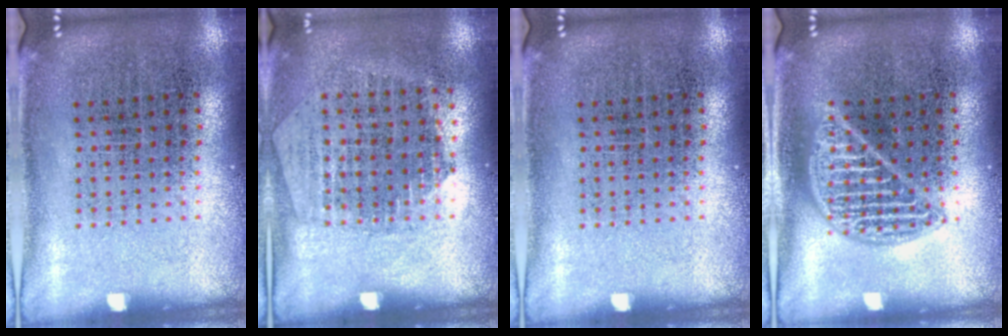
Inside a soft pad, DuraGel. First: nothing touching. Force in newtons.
{"total": 1.3, "press": 1.1, "slide": 0.5}
{"total": 0.0}
{"total": 2.3, "press": 2.3, "slide": 0.3}